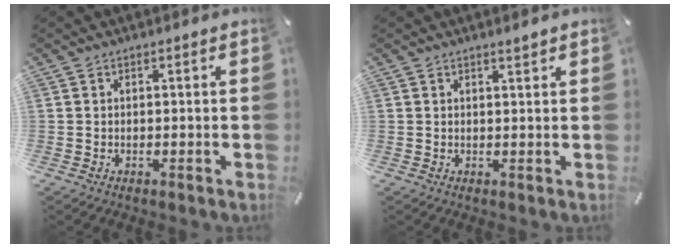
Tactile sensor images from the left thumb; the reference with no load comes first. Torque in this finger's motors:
{"motor_torque": [0.73, 0.23, 0.02, -0.36, -0.04]}